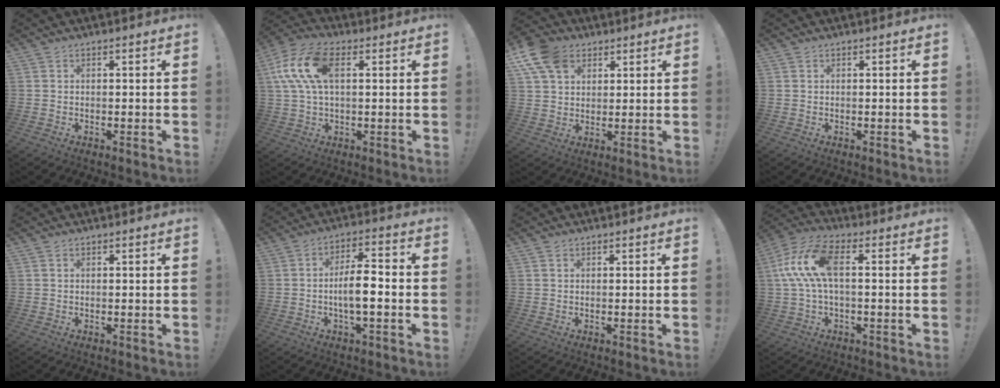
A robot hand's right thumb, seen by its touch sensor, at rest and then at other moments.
{"total": 14.0, "force": [3.5, 7.7, 11.2], "torque": [-0.229, 0.011, 0.068]}
{"total": 12.4, "force": [5.9, 8.8, 6.4], "torque": [-0.115, -0.018, 0.117]}
{"total": 0.0}
{"total": 0.0}
{"total": 9.3, "force": [-2.1, 2.8, 8.6], "torque": [-0.160, 0.011, -0.041]}
{"total": 0.6, "force": [0.4, 0.4, 0.1], "torque": [0.003, -0.001, 0.007]}
{"total": 12.9, "force": [1.4, 5.8, 11.4], "torque": [-0.233, 0.012, 0.029]}